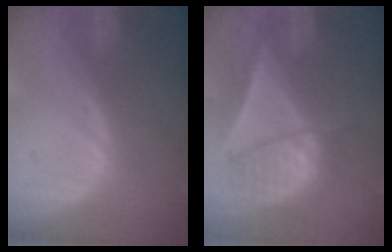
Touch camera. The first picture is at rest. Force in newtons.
{"total": 7.8, "press": 7.5, "slide": 2.1}